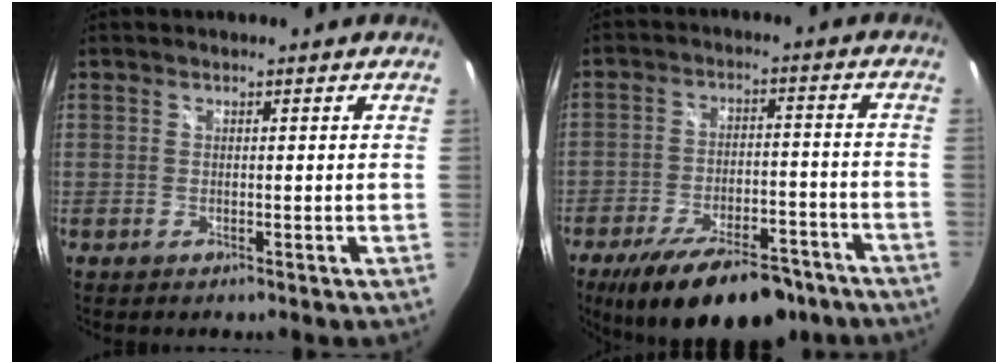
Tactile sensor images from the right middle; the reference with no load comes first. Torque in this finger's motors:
{"motor_torque": [1.02, -1.12, 0.23, 0.07]}